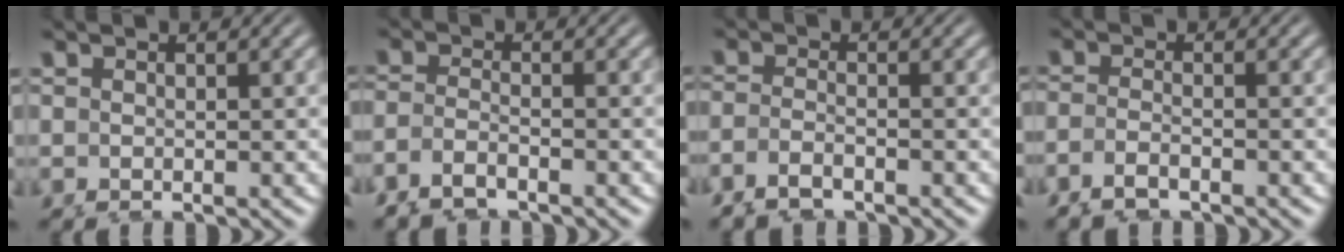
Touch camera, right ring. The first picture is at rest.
{"total": 4.5, "force": [-1.8, 3.8, 1.8], "torque": [-0.059, -0.019, -0.027]}
{"total": 3.5, "force": [-1.6, 2.8, 1.6], "torque": [-0.052, -0.018, -0.020]}
{"total": 3.2, "force": [-1.5, 2.4, 1.5], "torque": [-0.049, -0.018, -0.017]}